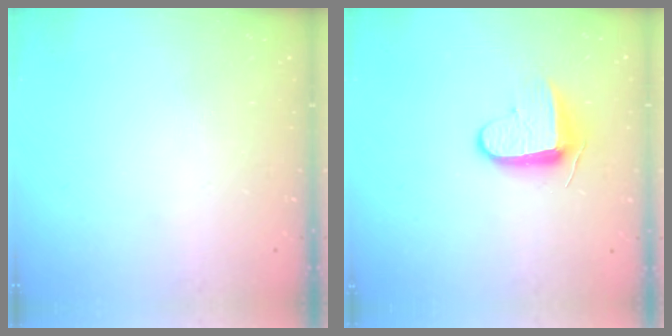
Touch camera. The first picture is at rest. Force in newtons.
{"total": 9.3, "press": 9.3, "slide": 0.6}